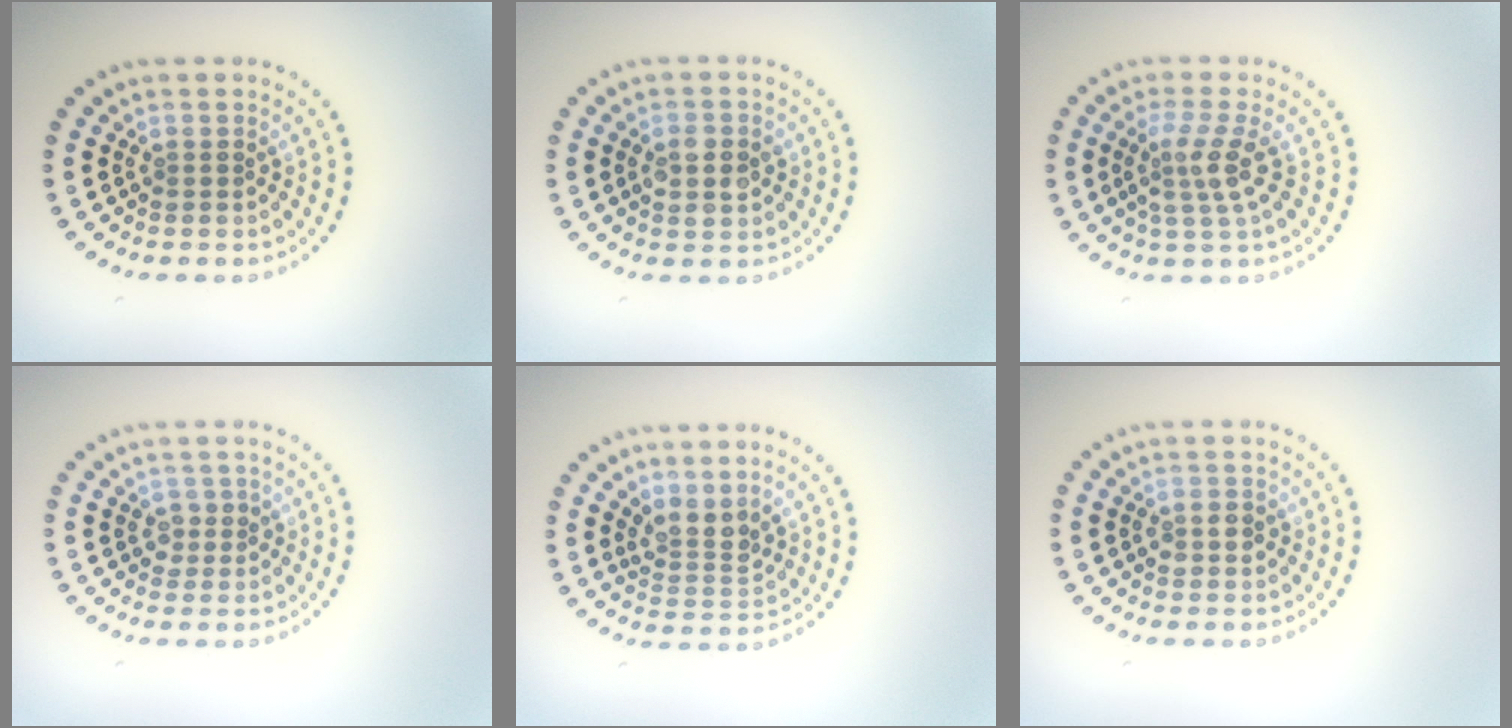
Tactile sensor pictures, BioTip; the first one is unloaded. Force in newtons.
{"total": 2.8, "press": 2.8, "slide": 0.2}
{"total": 2.9, "press": 2.3, "slide": 1.8}
{"total": 1.4, "press": 1.2, "slide": 0.7}
{"total": 2.5, "press": 1.9, "slide": 1.7}
{"total": 1.6, "press": 1.5, "slide": 0.5}